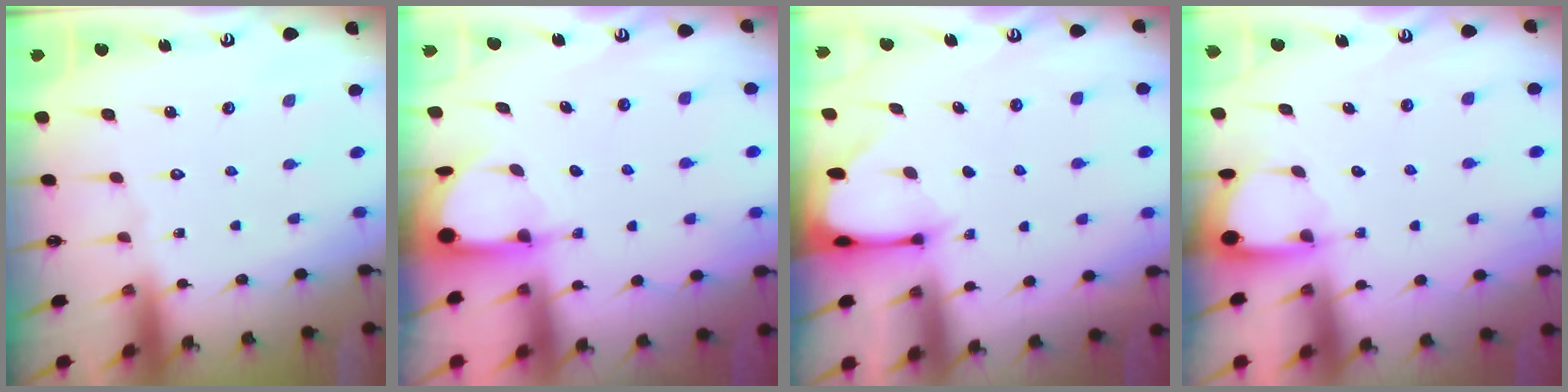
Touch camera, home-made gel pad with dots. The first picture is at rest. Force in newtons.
{"total": 3.9, "press": 3.9, "slide": 0.3}
{"total": 2.5, "press": 2.5, "slide": 0.3}
{"total": 3.9, "press": 3.9, "slide": 0.4}